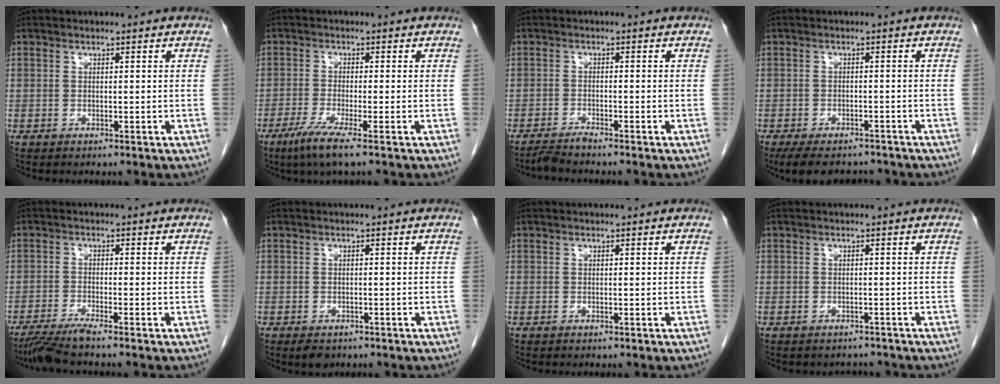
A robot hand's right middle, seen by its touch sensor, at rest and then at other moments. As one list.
[{"total": 5.1, "force": [-3.1, -0.3, 4.0], "torque": [-0.082, -0.018, -0.063]}, {"total": 2.3, "force": [-2.1, -0.5, 0.6], "torque": [-0.018, -0.009, -0.043]}, {"total": 8.7, "force": [-7.3, 3.2, 3.5], "torque": [-0.056, -0.009, -0.103]}, {"total": 4.7, "force": [-3.9, -0.9, 2.4], "torque": [-0.046, -0.019, -0.078]}, {"total": 2.3, "force": [-1.5, 1.2, 1.1], "torque": [-0.016, -0.002, -0.016]}, {"total": 0.0}, {"total": 2.0, "force": [-1.9, 0.8, -0.2], "torque": [-0.002, -0.003, -0.027]}]